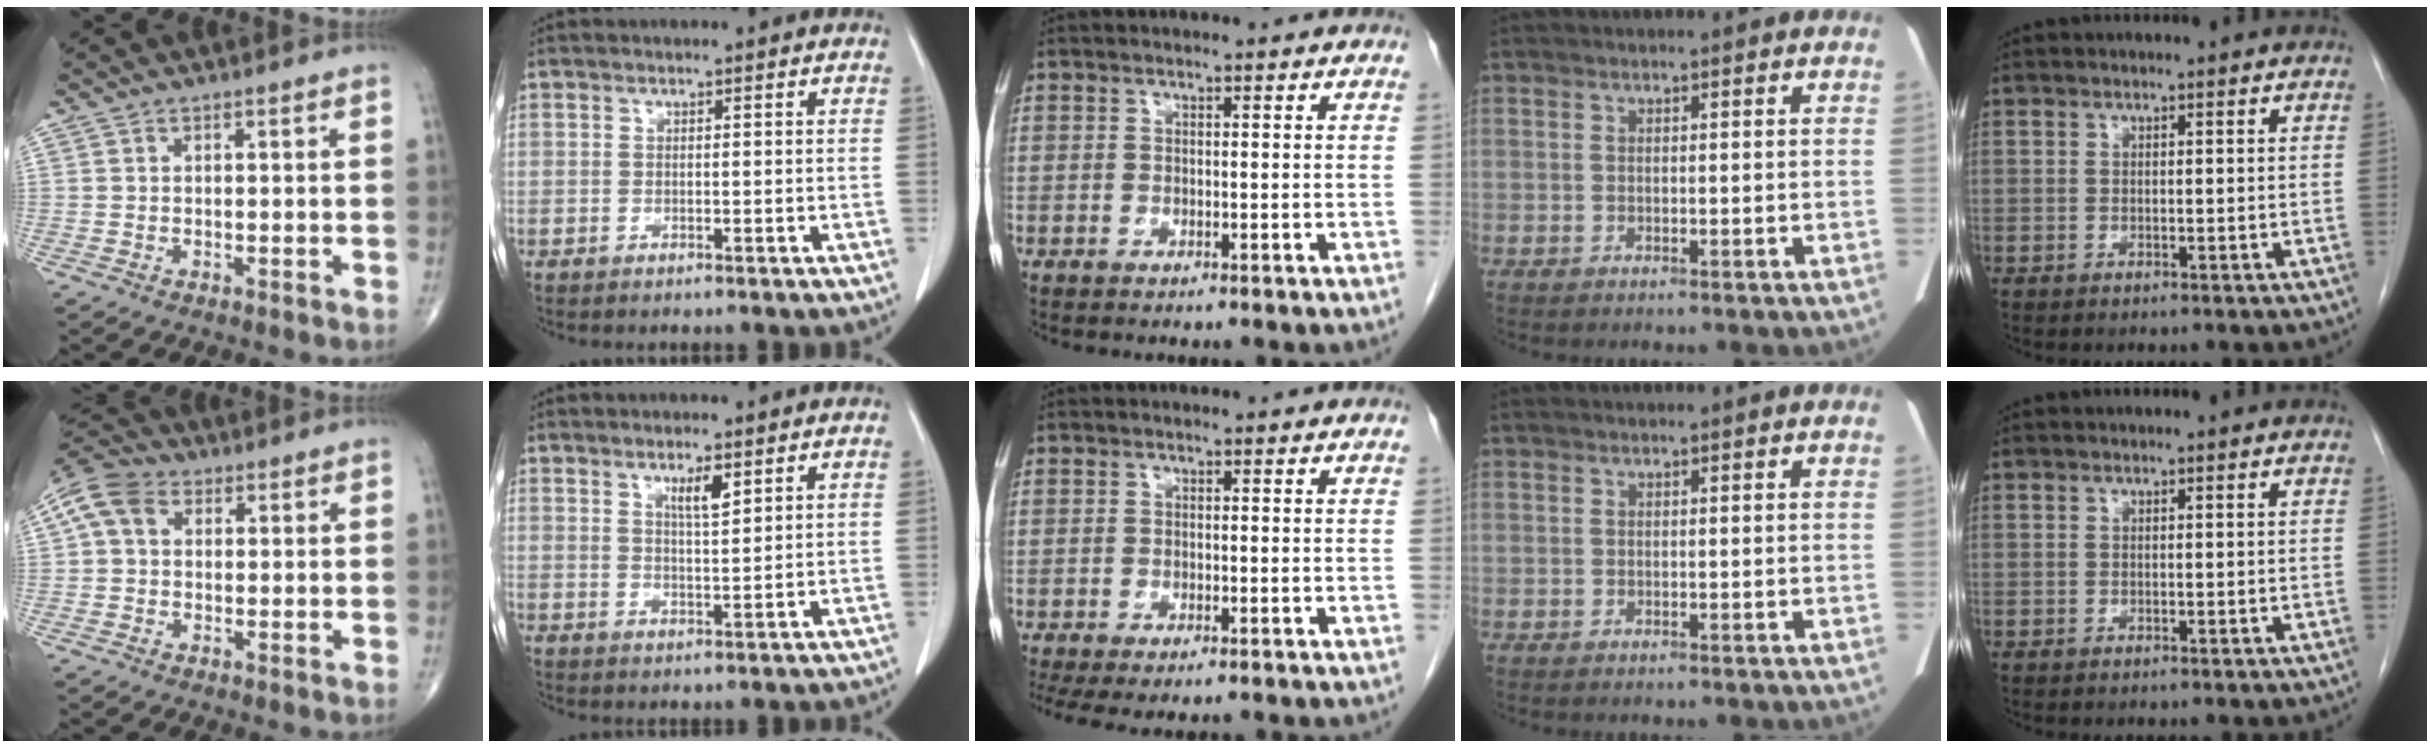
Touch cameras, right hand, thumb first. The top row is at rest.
{"thumb": {"total": 7.4, "force": [1.8, 5.6, 4.6], "torque": [-0.091, 0.024, 0.025]}, "index": {"total": 3.4, "force": [1.9, 0.5, 2.7], "torque": [-0.047, -0.003, 0.035]}, "middle": {"total": 7.1, "force": [-5.3, 2.6, 3.9], "torque": [-0.071, -0.005, -0.080]}}